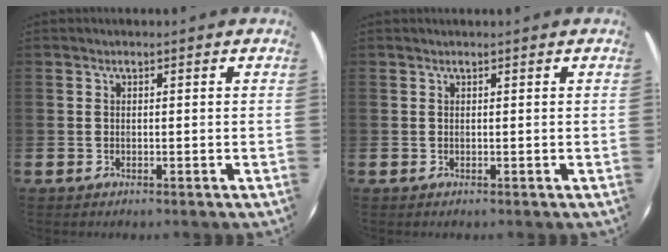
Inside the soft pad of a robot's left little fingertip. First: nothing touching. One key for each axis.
{"total": 0.0}